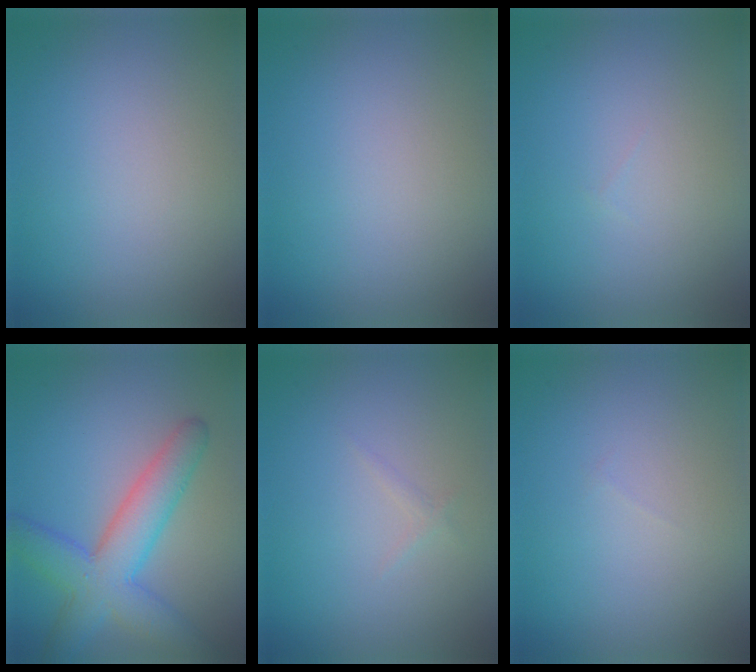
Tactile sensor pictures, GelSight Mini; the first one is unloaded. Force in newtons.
{"total": 0.0}
{"total": 0.0}
{"total": 6.6, "press": 6.6, "slide": 0.4}
{"total": 0.5, "press": 0.5, "slide": 0.0}
{"total": 0.0}